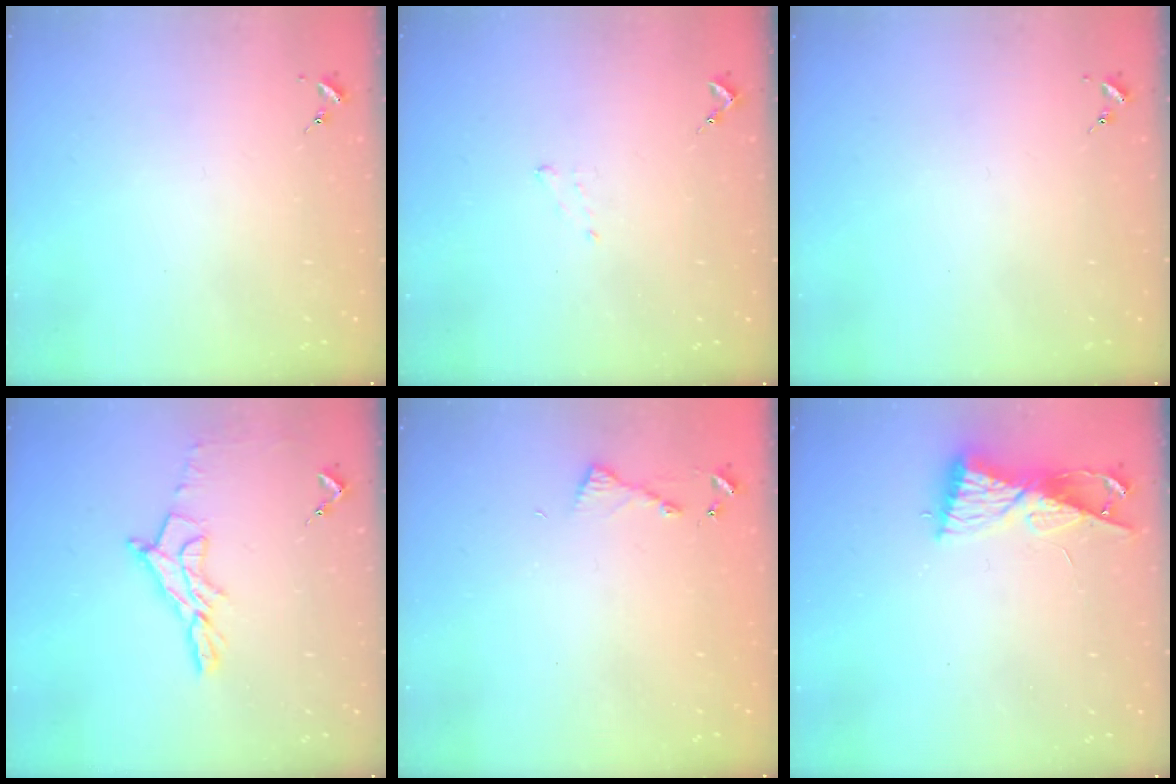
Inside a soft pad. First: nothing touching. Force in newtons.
{"total": 4.1, "press": 4.1, "slide": 0.5}
{"total": 0.0}
{"total": 12.3, "press": 12.3, "slide": 0.9}
{"total": 5.5, "press": 5.4, "slide": 0.4}
{"total": 8.9, "press": 8.9, "slide": 0.4}